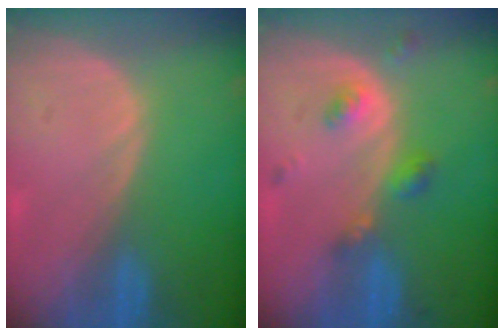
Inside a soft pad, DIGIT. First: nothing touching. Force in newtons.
{"total": 4.6, "press": 4.1, "slide": 2.1}